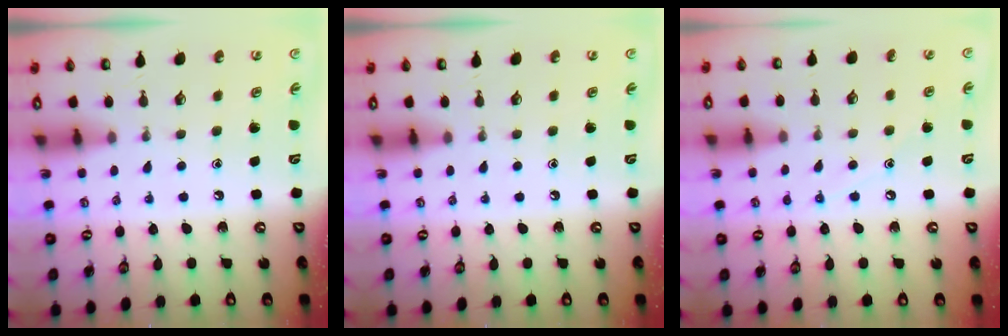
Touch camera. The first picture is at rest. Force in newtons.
{"total": 0.0}
{"total": 6.8, "press": 6.8, "slide": 0.3}